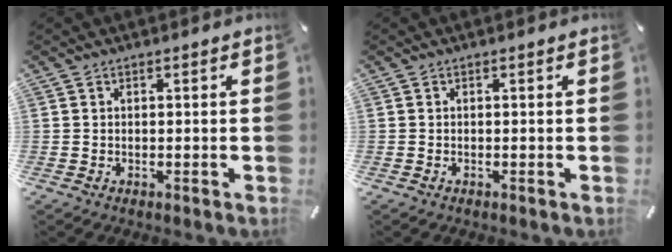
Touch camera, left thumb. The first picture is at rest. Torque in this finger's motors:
{"motor_torque": [-0.28, -0.34, -0.18, 0.10, 0.00]}